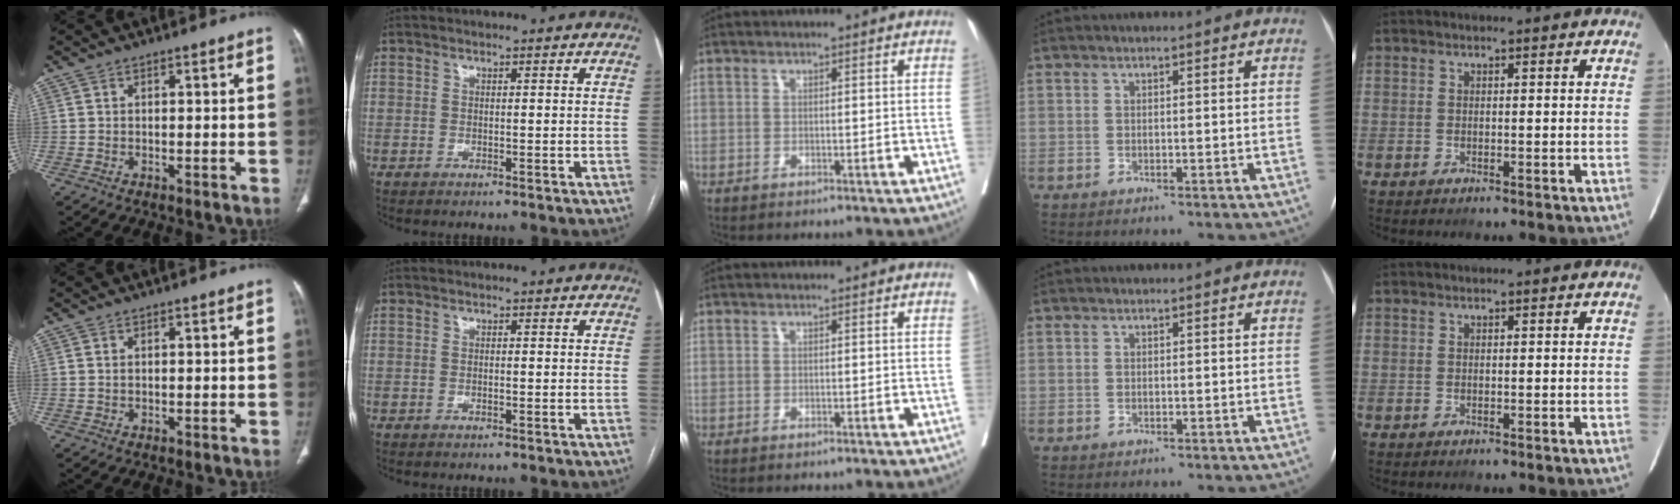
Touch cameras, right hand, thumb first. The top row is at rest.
{"thumb": {"total": 0.5, "force": [0.2, 0.3, 0.4], "torque": [-0.011, 0.003, 0.005]}, "index": {"total": 0.7, "force": [-0.2, 0.2, 0.6], "torque": [-0.015, 0.003, -0.002]}}